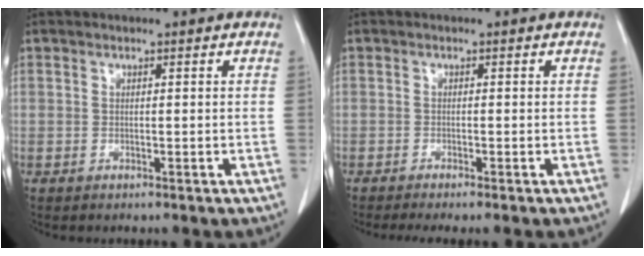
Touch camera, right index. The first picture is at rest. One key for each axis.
{"total": 3.4, "fx": -2.9, "fy": -0.2, "fz": 1.8, "tx": -0.023, "ty": -0.005, "tz": -0.044}